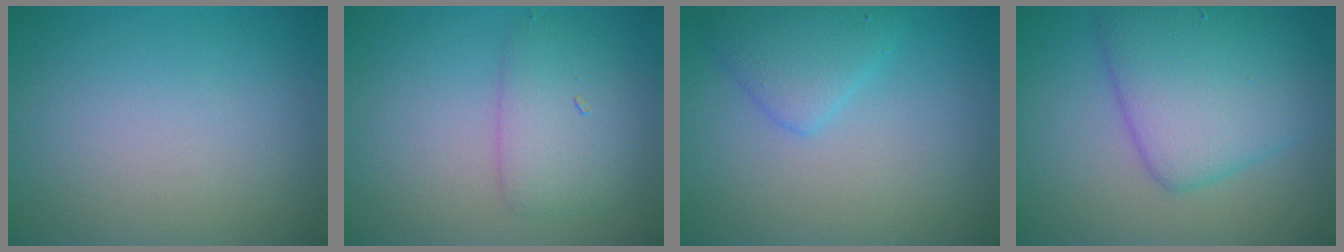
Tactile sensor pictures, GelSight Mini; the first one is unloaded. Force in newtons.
{"total": 3.4, "press": 3.4, "slide": 0.2}
{"total": 2.8, "press": 2.8, "slide": 0.2}
{"total": 6.5, "press": 6.5, "slide": 0.3}